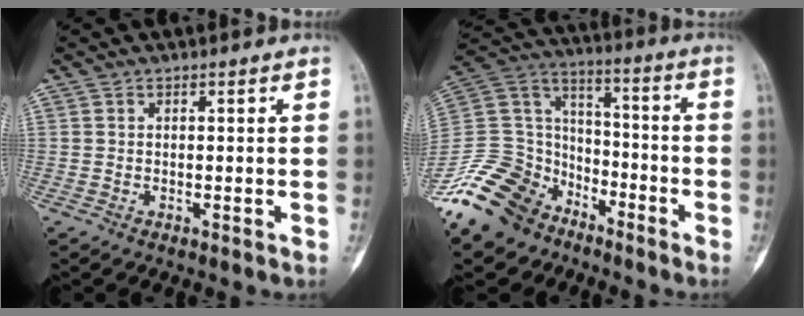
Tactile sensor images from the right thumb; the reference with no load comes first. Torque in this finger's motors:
{"motor_torque": [0.21, 0.15, 0.71, -0.63, 0.00]}